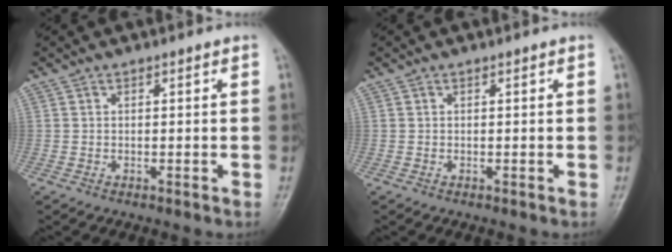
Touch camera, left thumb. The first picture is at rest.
{"total": 0.0}